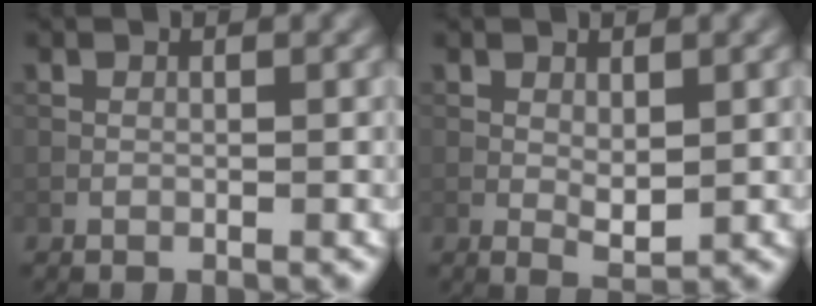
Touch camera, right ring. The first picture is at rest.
{"total": 1.7, "force": [0.3, 0.8, 1.4], "torque": [-0.027, -0.006, 0.010]}